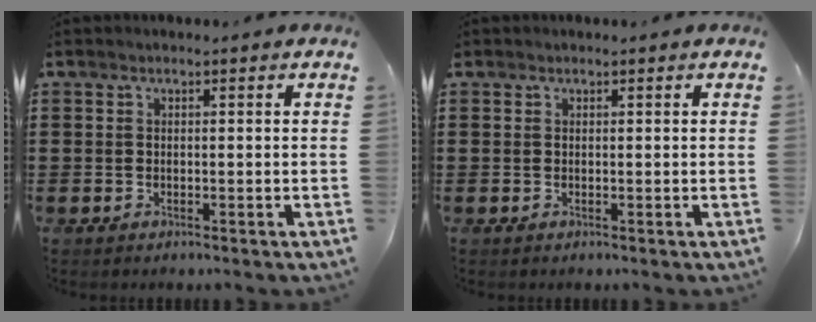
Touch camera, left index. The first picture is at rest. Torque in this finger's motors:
{"motor_torque": [0.01, -0.02, -0.13, -0.04]}